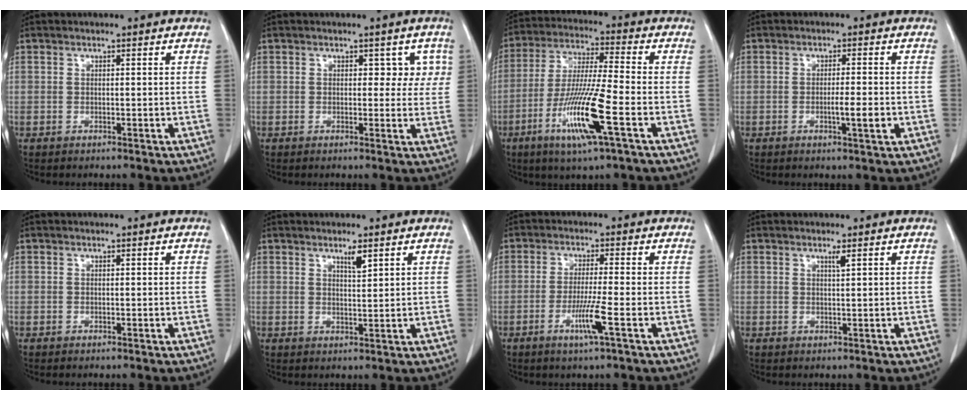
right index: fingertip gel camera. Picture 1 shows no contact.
{"total": 3.4, "force": [1.3, 2.4, 2.0], "torque": [-0.002, 0.009, 0.011]}
{"total": 13.6, "force": [-5.3, 0.1, 12.5], "torque": [-0.252, -0.023, -0.101]}
{"total": 3.7, "force": [-1.0, 0.1, 3.5], "torque": [-0.056, -0.004, -0.015]}
{"total": 0.0}
{"total": 2.2, "force": [1.5, 0.1, 1.6], "torque": [-0.032, -0.004, 0.028]}
{"total": 6.3, "force": [-2.7, -0.8, 5.6], "torque": [-0.108, -0.016, -0.053]}
{"total": 1.0, "force": [0.6, -0.2, 0.7], "torque": [-0.018, -0.005, 0.013]}